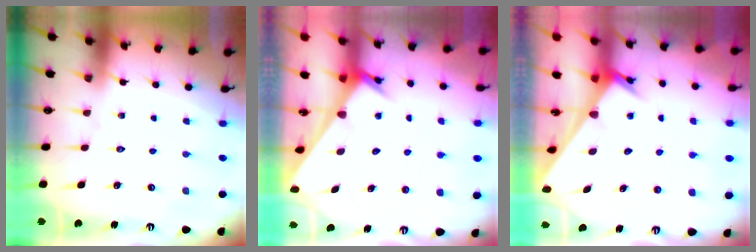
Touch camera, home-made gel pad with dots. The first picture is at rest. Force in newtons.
{"total": 2.5, "press": 2.5, "slide": 0.1}
{"total": 2.4, "press": 2.4, "slide": 0.1}